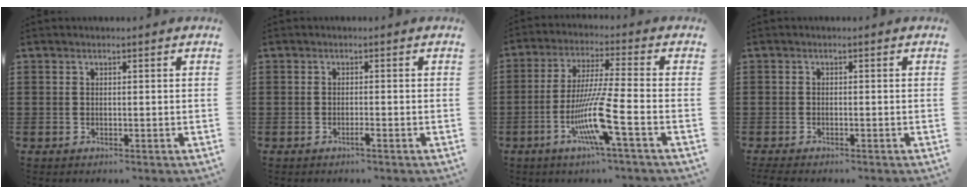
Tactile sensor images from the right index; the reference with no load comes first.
{"total": 1.2, "force": [-0.8, 0.1, 0.8], "torque": [-0.016, -0.003, -0.014]}
{"total": 10.7, "force": [-4.1, 0.3, 9.8], "torque": [-0.203, -0.016, -0.084]}
{"total": 1.1, "force": [-1.0, 0.2, 0.1], "torque": [-0.006, -0.002, -0.020]}